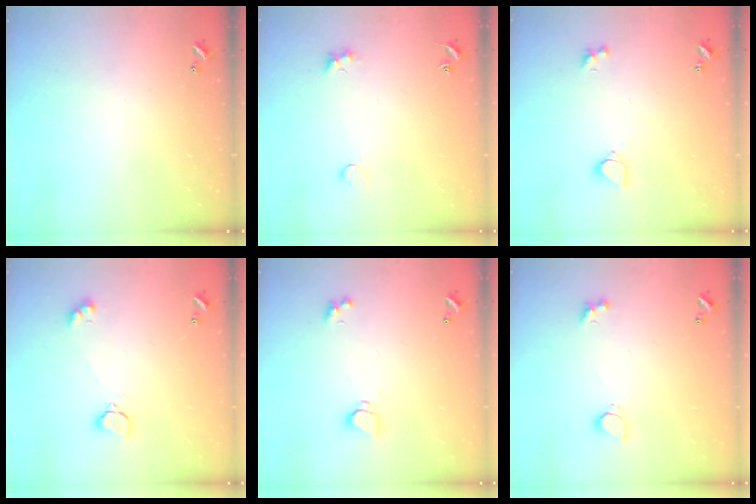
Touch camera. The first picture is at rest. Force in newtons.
{"total": 3.0, "press": 2.9, "slide": 0.8}
{"total": 2.9, "press": 2.8, "slide": 0.7}
{"total": 2.1, "press": 2.1, "slide": 0.5}
{"total": 2.1, "press": 2.0, "slide": 0.6}
{"total": 2.3, "press": 2.3, "slide": 0.6}